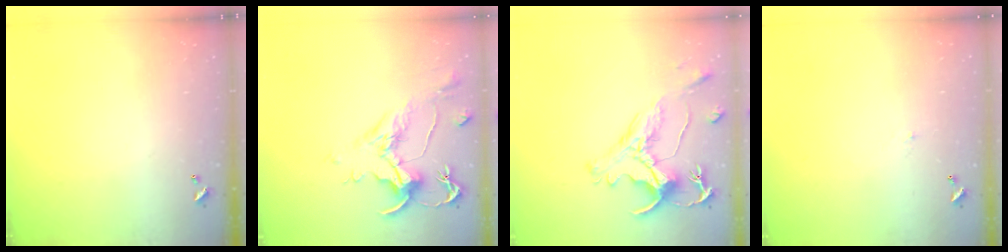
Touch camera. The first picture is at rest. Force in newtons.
{"total": 1.6, "press": 0.8, "slide": 1.5}
{"total": 2.8, "press": 2.5, "slide": 1.3}
{"total": 0.8, "press": 0.7, "slide": 0.5}